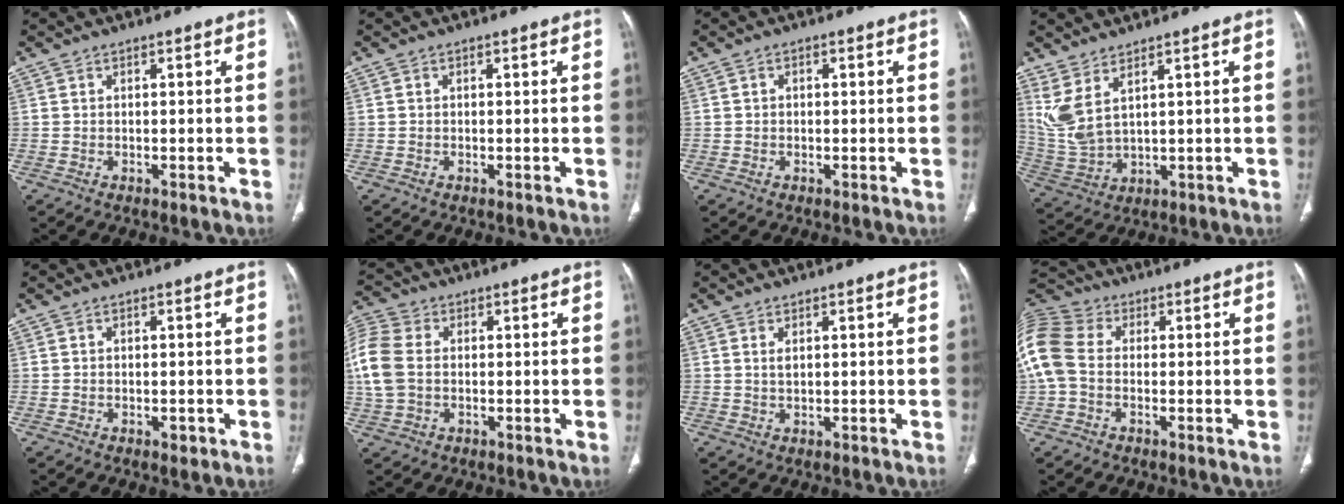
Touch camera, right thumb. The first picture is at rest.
{"total": 0.0}
{"total": 0.6, "force": [0.1, 0.5, 0.3], "torque": [-0.001, 0.002, -0.001]}
{"total": 7.9, "force": [4.2, 2.9, 6.0], "torque": [-0.140, -0.025, 0.102]}
{"total": 1.2, "force": [-0.6, 0.8, 0.7], "torque": [-0.005, 0.000, -0.006]}
{"total": 11.9, "force": [0.3, 8.7, 8.1], "torque": [-0.214, 0.015, 0.007]}
{"total": 1.5, "force": [0.6, 0.6, 1.2], "torque": [-0.025, -0.001, 0.016]}
{"total": 14.4, "force": [0.1, 10.8, 9.5], "torque": [-0.244, 0.028, -0.002]}